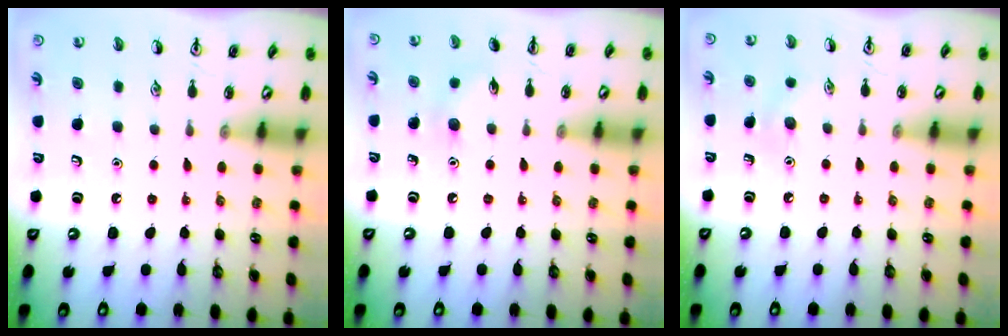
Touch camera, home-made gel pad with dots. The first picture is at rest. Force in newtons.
{"total": 6.3, "press": 6.1, "slide": 1.6}
{"total": 6.3, "press": 6.0, "slide": 1.8}